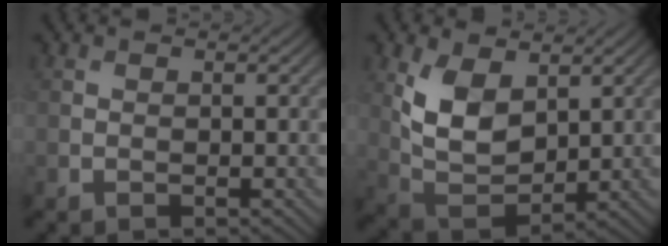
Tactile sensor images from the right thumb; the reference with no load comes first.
{"total": 8.4, "force": [3.0, 4.9, 6.1], "torque": [-0.134, -0.012, 0.060]}